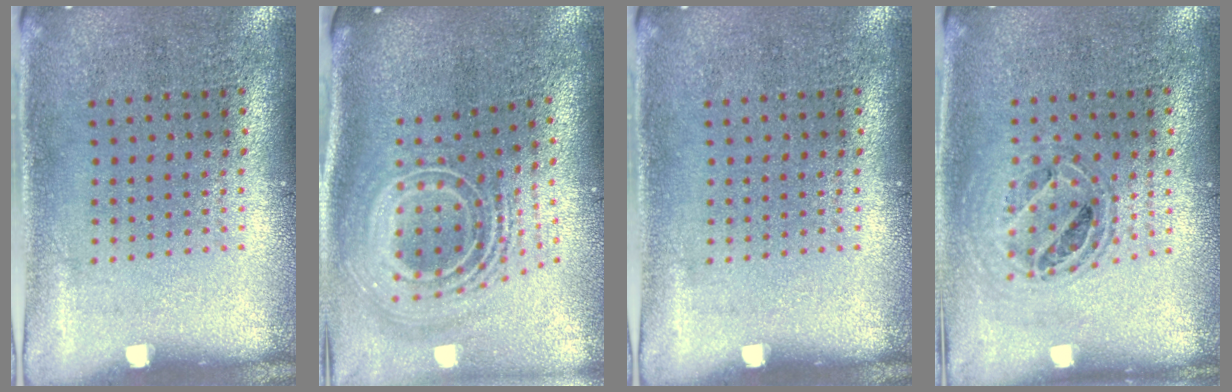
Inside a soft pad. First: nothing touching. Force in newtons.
{"total": 2.9, "press": 1.9, "slide": 2.1}
{"total": 0.0}
{"total": 0.8, "press": 0.8, "slide": 0.0}